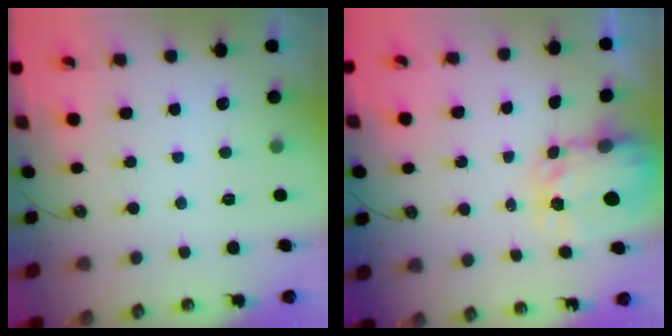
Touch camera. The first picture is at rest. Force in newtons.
{"total": 5.0, "press": 5.0, "slide": 0.4}